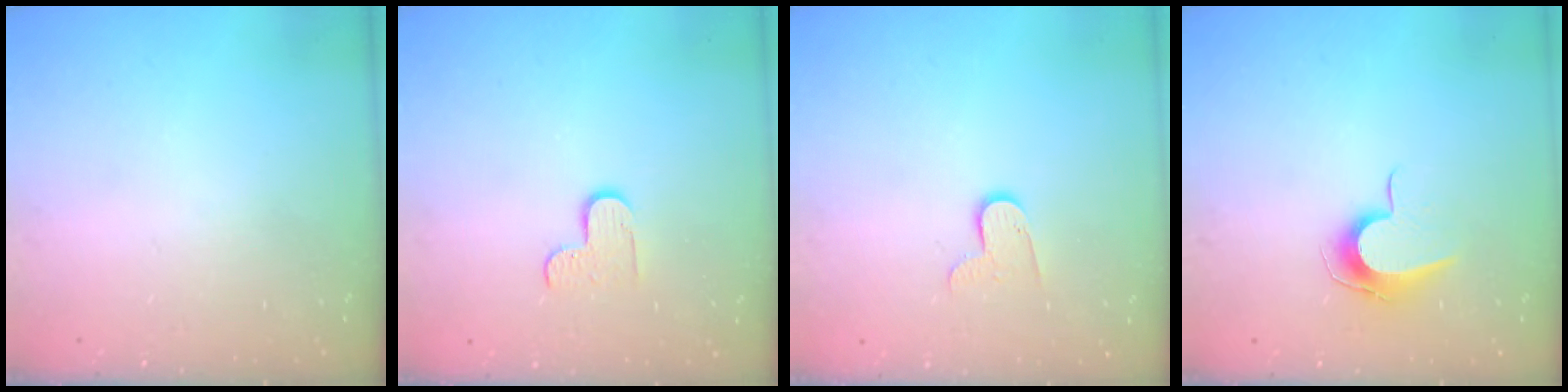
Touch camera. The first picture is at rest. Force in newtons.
{"total": 5.1, "press": 5.1, "slide": 0.5}
{"total": 7.2, "press": 7.2, "slide": 0.3}
{"total": 8.4, "press": 8.3, "slide": 0.7}